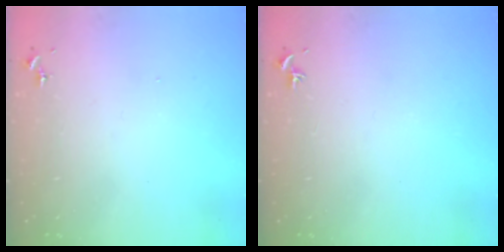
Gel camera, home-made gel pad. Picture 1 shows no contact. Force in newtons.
{"total": 0.0}